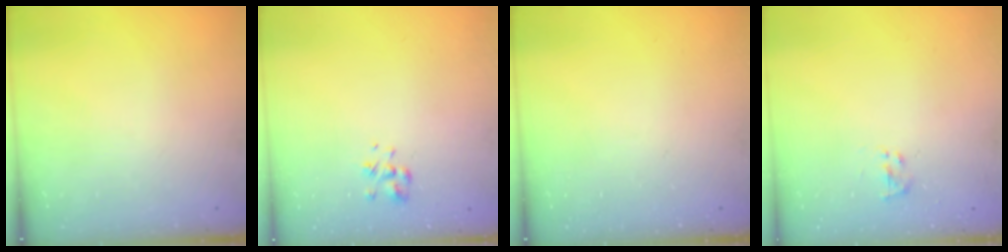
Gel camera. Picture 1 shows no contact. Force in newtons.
{"total": 2.2, "press": 2.1, "slide": 0.8}
{"total": 0.0}
{"total": 1.5, "press": 1.3, "slide": 0.7}